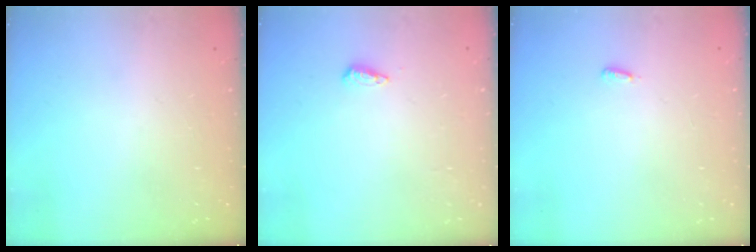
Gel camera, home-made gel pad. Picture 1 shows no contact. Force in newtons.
{"total": 5.3, "press": 5.2, "slide": 1.1}
{"total": 2.7, "press": 2.6, "slide": 0.9}